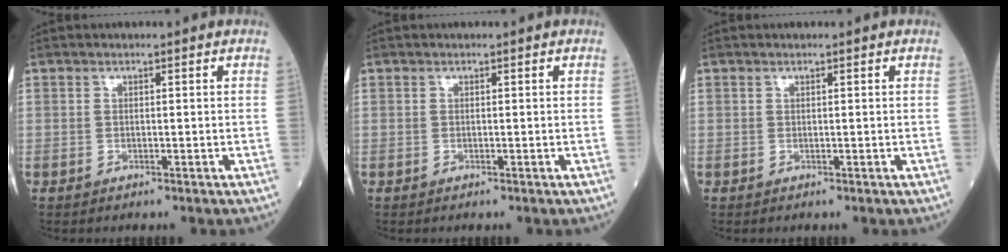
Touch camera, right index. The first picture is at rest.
{"total": 0.0}
{"total": 0.0}